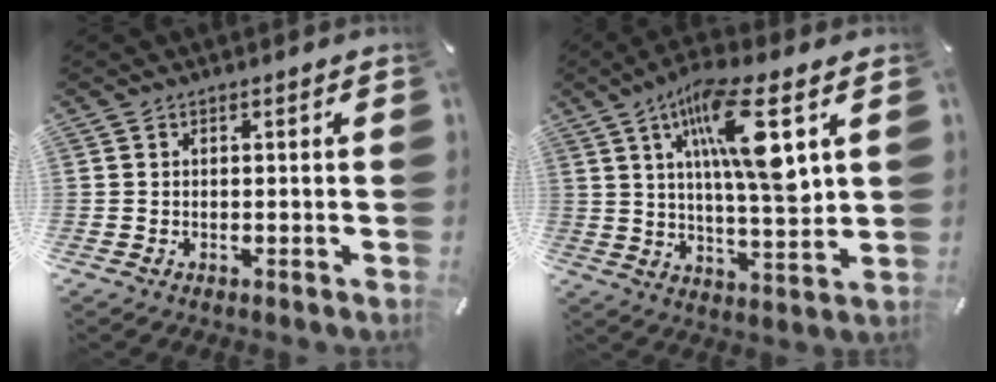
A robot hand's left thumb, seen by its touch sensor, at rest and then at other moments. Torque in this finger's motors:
{"motor_torque": [1.98, 3.03, 1.62, -1.15, 0.64]}